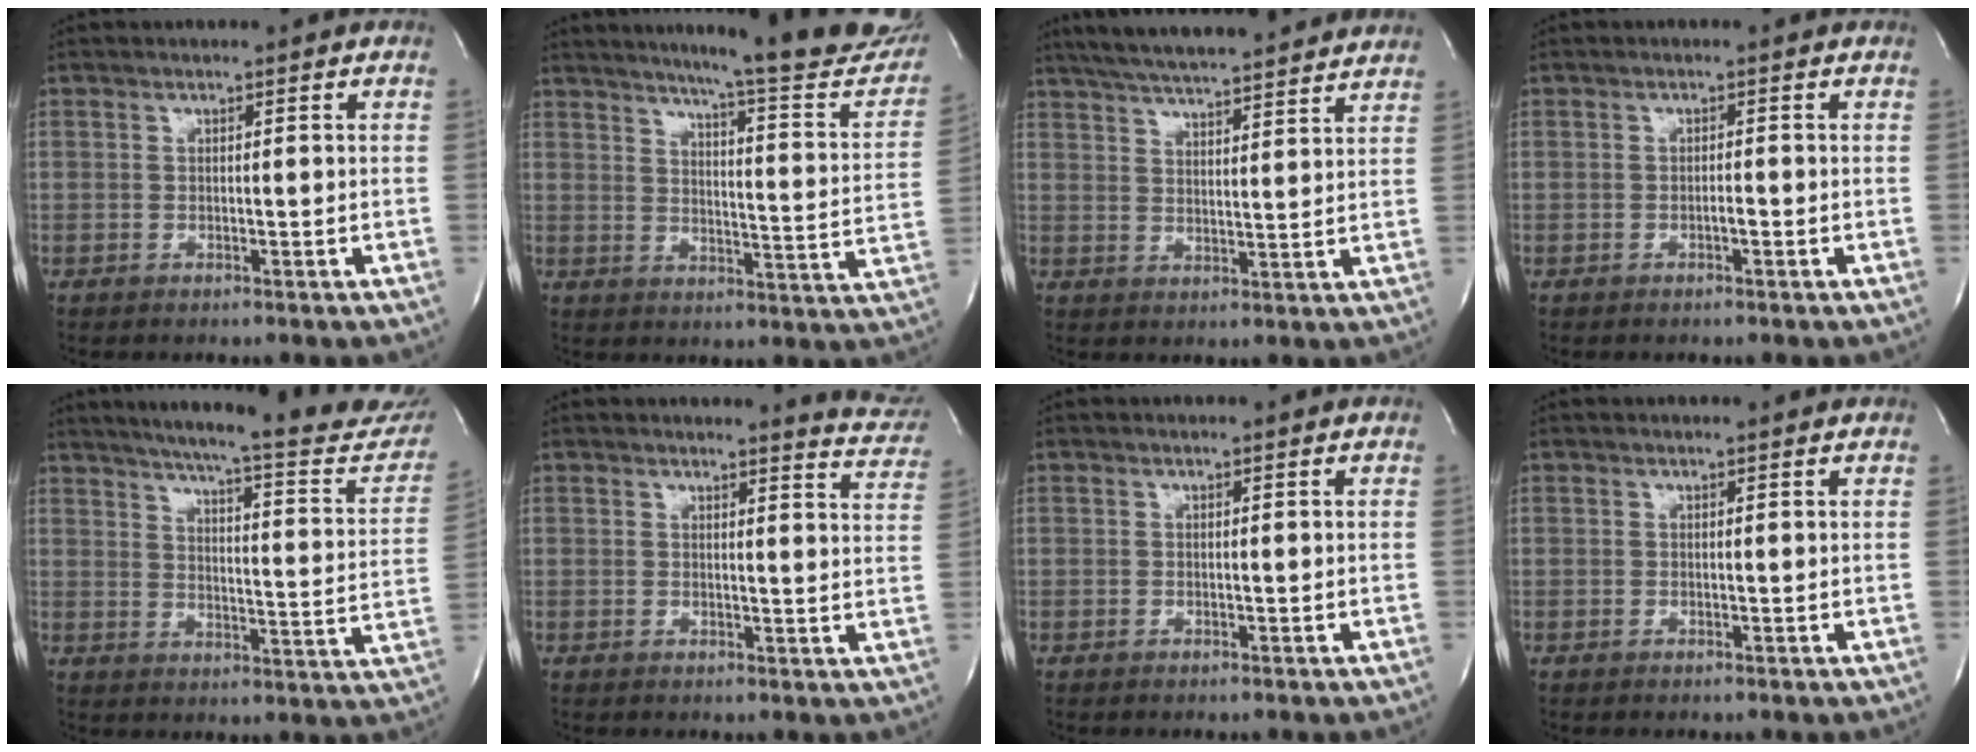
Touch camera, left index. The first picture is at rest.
{"total": 22.1, "force": [19.5, 1.0, 10.3], "torque": [-0.142, -0.079, 0.231]}
{"total": 19.4, "force": [17.3, 2.0, 8.5], "torque": [-0.144, 0.027, 0.240]}
{"total": 0.9, "force": [-0.8, 0.1, 0.5], "torque": [-0.008, -0.003, -0.014]}
{"total": 25.9, "force": [23.0, 2.5, 11.7], "torque": [-0.175, -0.072, 0.275]}
{"total": 6.8, "force": [6.8, 0.4, 0.3], "torque": [0.008, -0.061, 0.045]}
{"total": 0.0}
{"total": 0.6, "force": [0.6, 0.0, 0.1], "torque": [-0.008, -0.003, 0.001]}